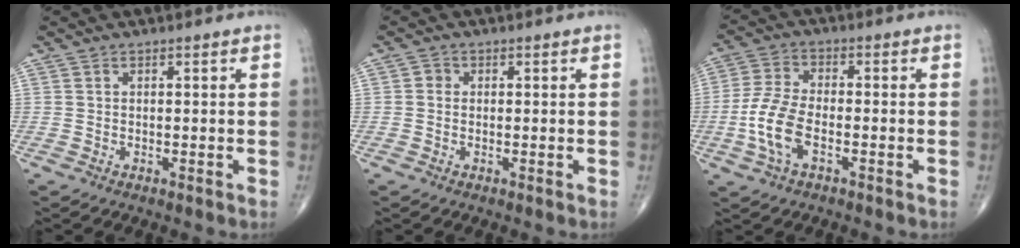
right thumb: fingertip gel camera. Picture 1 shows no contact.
{"total": 1.3, "force": [0.0, 1.2, 0.5], "torque": [-0.002, 0.003, -0.004]}
{"total": 8.8, "force": [-2.7, 4.3, 7.2], "torque": [-0.160, 0.018, -0.056]}